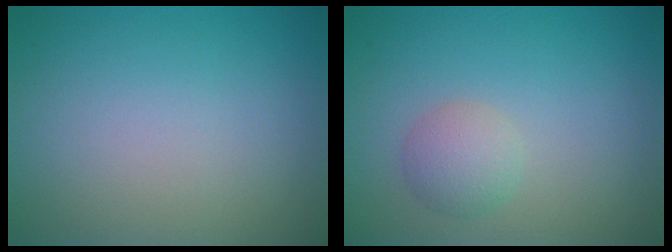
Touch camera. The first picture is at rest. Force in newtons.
{"total": 2.1, "press": 2.1, "slide": 0.1}